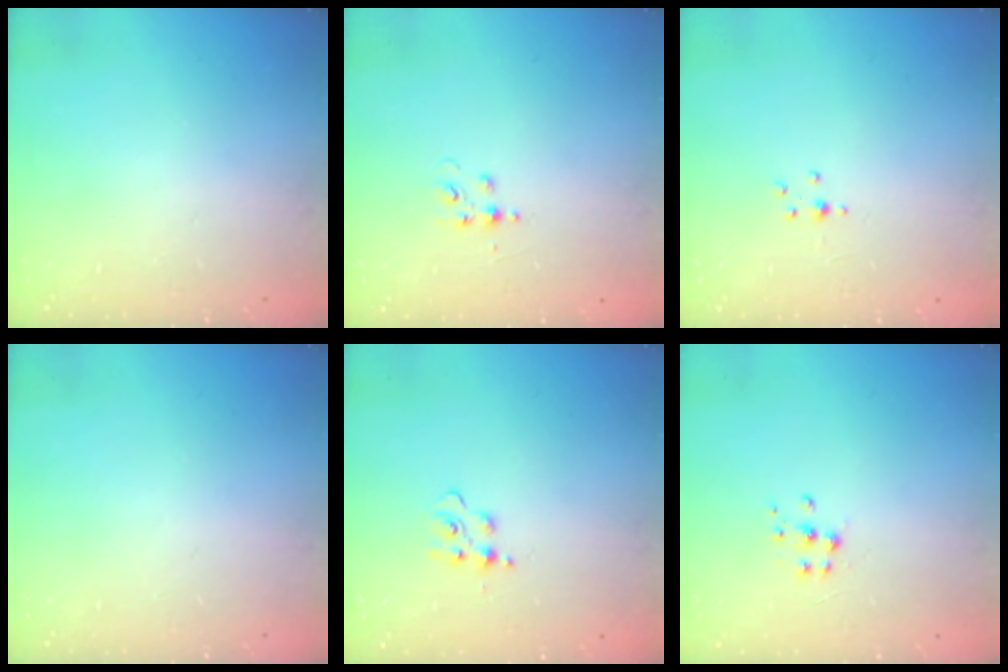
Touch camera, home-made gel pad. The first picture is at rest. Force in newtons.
{"total": 3.7, "press": 3.6, "slide": 0.5}
{"total": 2.0, "press": 2.0, "slide": 0.3}
{"total": 0.0}
{"total": 5.6, "press": 5.6, "slide": 0.5}
{"total": 5.8, "press": 5.8, "slide": 0.5}